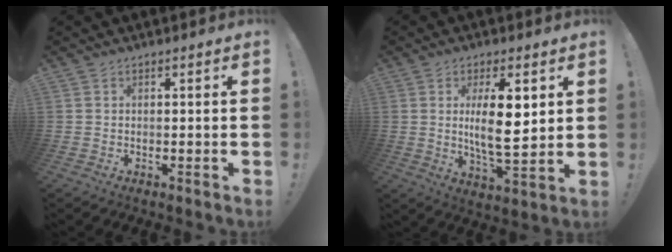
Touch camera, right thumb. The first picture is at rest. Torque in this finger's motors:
{"motor_torque": [-0.41, 0.80, 0.77, -0.44, 0.23]}